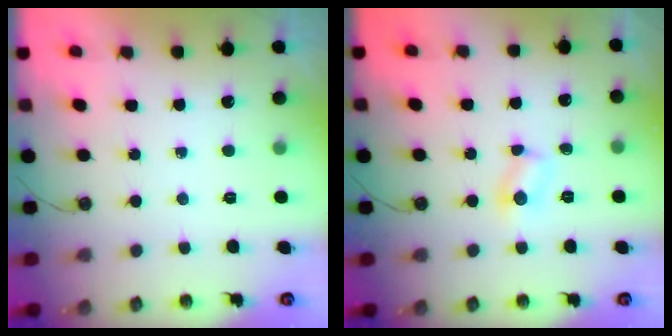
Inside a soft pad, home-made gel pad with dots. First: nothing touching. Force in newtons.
{"total": 3.1, "press": 3.1, "slide": 0.4}